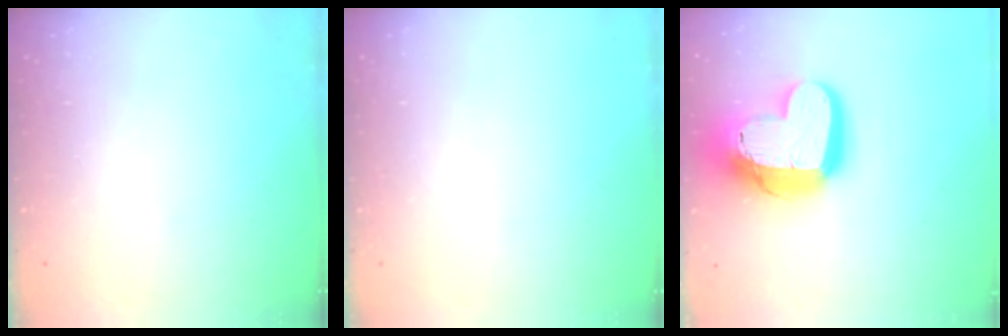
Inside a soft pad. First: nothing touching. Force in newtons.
{"total": 0.0}
{"total": 19.5, "press": 19.5, "slide": 1.6}